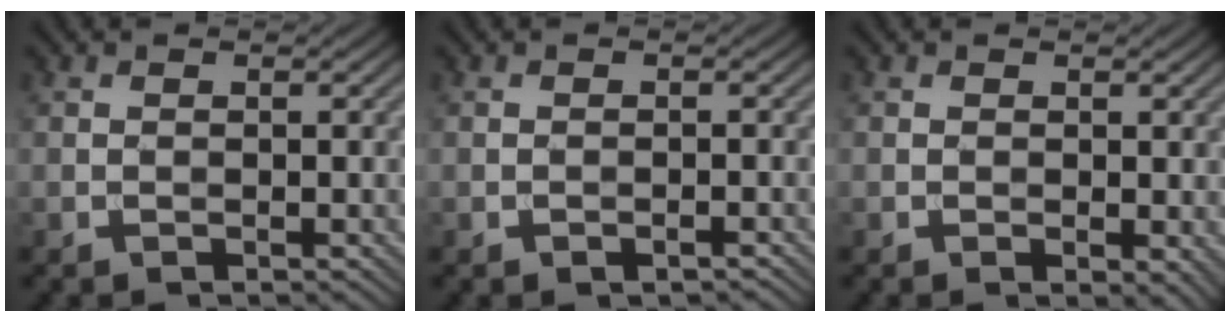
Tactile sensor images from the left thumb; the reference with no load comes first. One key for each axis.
{"total": 1.2, "fx": -0.8, "fy": 0.4, "fz": 0.8, "tx": -0.011, "ty": 0.000, "tz": -0.012}
{"total": 1.7, "fx": -0.2, "fy": 0.7, "fz": 1.5, "tx": -0.022, "ty": -0.007, "tz": -0.001}